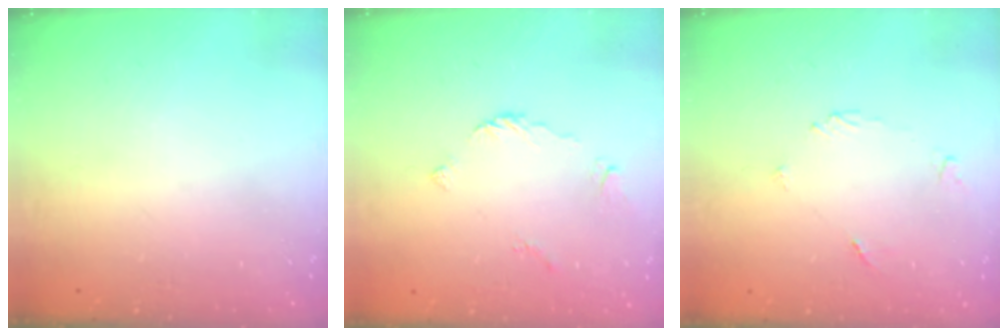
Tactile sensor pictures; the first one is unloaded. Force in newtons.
{"total": 3.0, "press": 3.0, "slide": 0.4}
{"total": 3.6, "press": 3.6, "slide": 0.4}